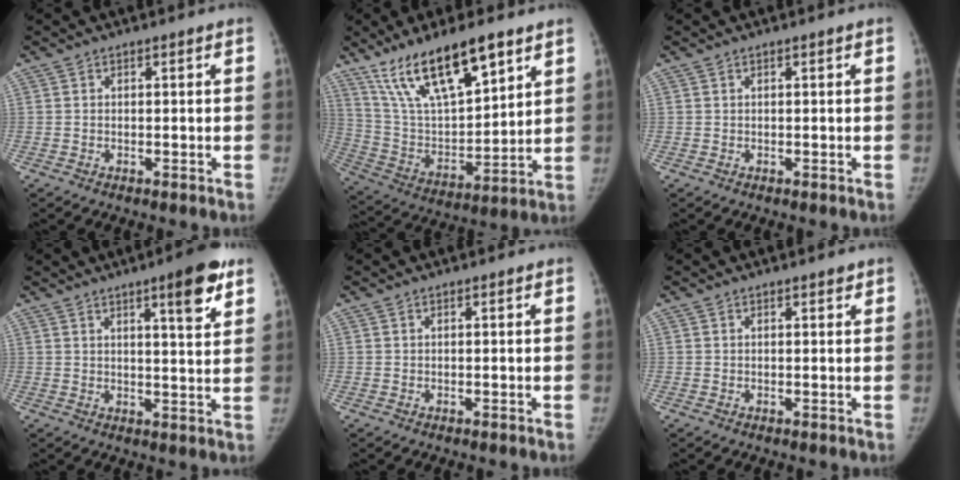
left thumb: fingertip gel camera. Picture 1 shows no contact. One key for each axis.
{"total": 20.5, "fx": 13.0, "fy": 7.3, "fz": 14.0, "tx": -0.222, "ty": -0.049, "tz": 0.251}
{"total": 0.0}
{"total": 8.7, "fx": 5.0, "fy": 1.7, "fz": 6.9, "tx": -0.084, "ty": -0.026, "tz": 0.065}
{"total": 0.0}
{"total": 1.0, "fx": 0.7, "fy": 0.5, "fz": 0.4, "tx": 0.001, "ty": -0.003, "tz": 0.006}